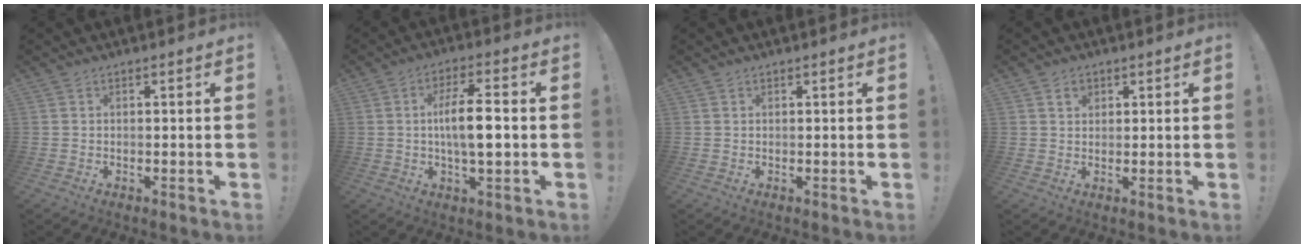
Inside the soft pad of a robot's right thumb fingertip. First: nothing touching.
{"total": 10.5, "force": [-0.6, 2.9, 10.1], "torque": [-0.178, 0.006, -0.018]}
{"total": 0.0}
{"total": 2.5, "force": [1.3, 1.9, 1.1], "torque": [-0.003, -0.005, 0.020]}